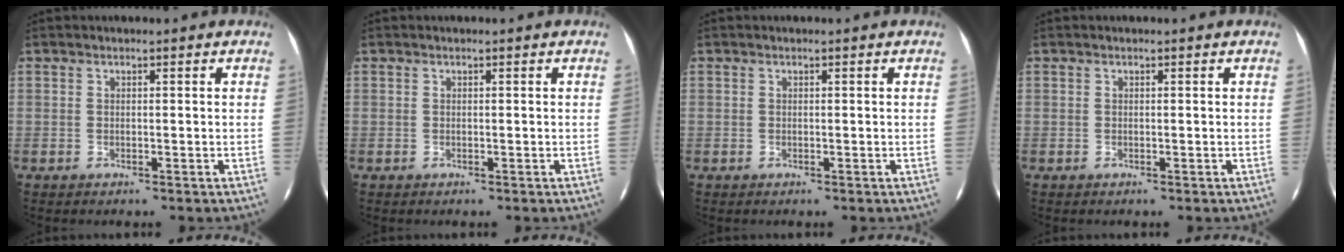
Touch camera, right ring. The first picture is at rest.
{"total": 0.0}
{"total": 0.0}
{"total": 0.0}